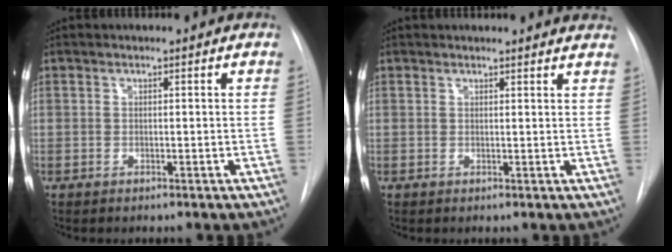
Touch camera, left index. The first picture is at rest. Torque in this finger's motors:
{"motor_torque": [0.88, -1.25, -0.03, -0.02]}